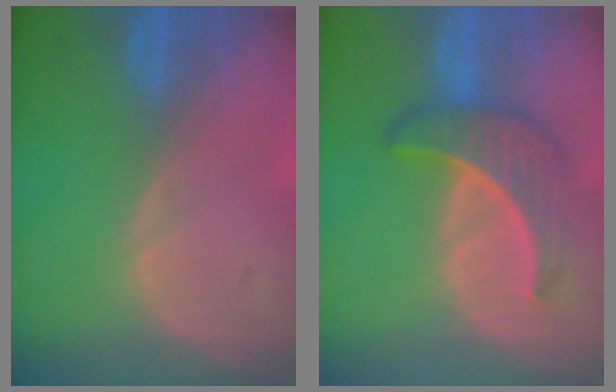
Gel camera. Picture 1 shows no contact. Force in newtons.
{"total": 6.3, "press": 6.0, "slide": 1.8}